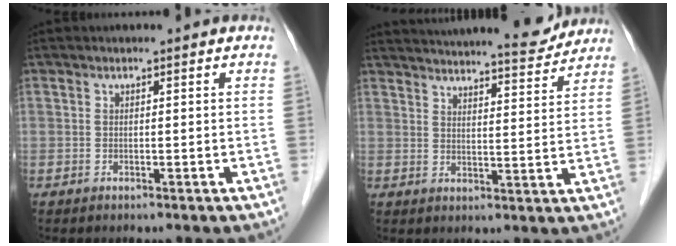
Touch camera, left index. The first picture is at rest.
{"total": 17.4, "force": [16.5, 1.8, 5.3], "torque": [-0.077, -0.006, 0.216]}